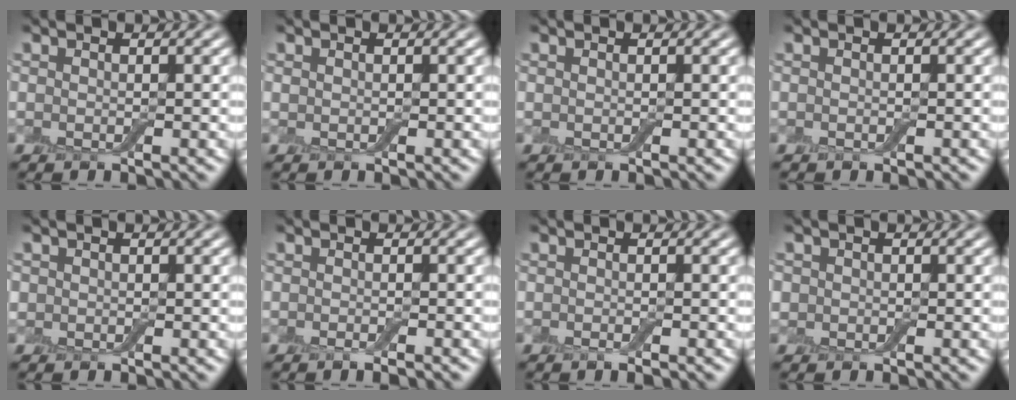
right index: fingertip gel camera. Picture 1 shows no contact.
{"total": 0.0}
{"total": 0.0}
{"total": 0.0}
{"total": 0.8, "force": [0.0, 0.8, 0.1], "torque": [0.003, 0.000, -0.004]}
{"total": 1.0, "force": [-0.6, 0.1, 0.8], "torque": [-0.010, -0.004, -0.010]}
{"total": 0.7, "force": [-0.4, 0.1, 0.6], "torque": [-0.008, -0.003, -0.006]}
{"total": 1.2, "force": [0.0, 1.2, 0.2], "torque": [0.001, -0.001, -0.005]}